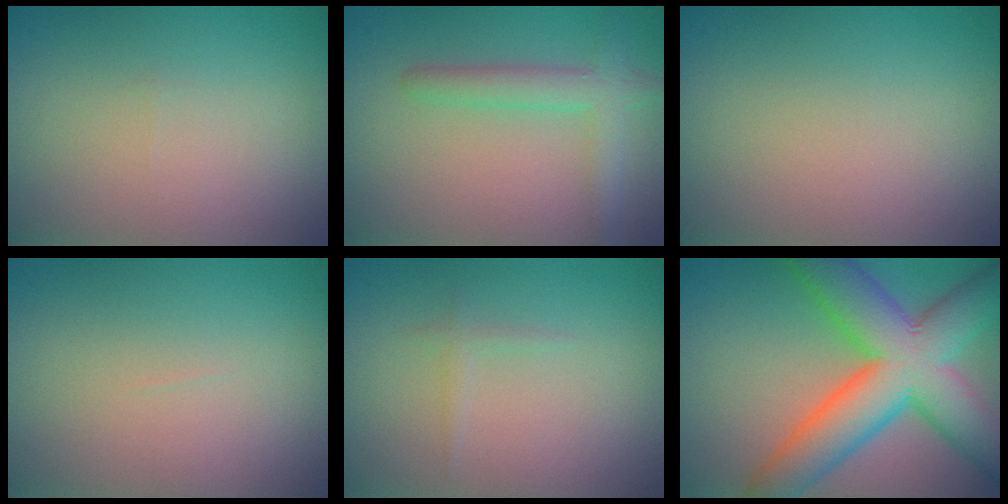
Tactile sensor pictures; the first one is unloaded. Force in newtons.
{"total": 3.3, "press": 3.3, "slide": 0.2}
{"total": 0.0}
{"total": 0.0}
{"total": 0.7, "press": 0.7, "slide": 0.1}
{"total": 12.1, "press": 12.1, "slide": 0.5}